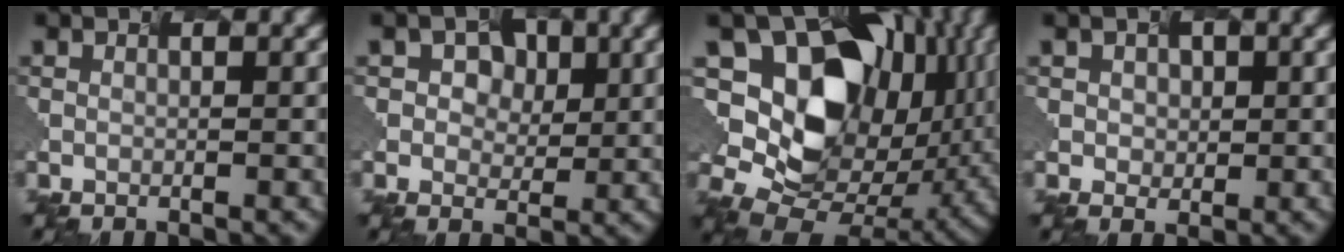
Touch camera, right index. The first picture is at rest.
{"total": 2.2, "force": [0.5, 1.9, 0.9], "torque": [-0.026, 0.003, 0.014]}
{"total": 12.3, "force": [2.0, 9.5, 7.5], "torque": [-0.138, -0.008, 0.050]}
{"total": 0.9, "force": [-0.2, 0.9, -0.1], "torque": [-0.008, -0.003, 0.012]}